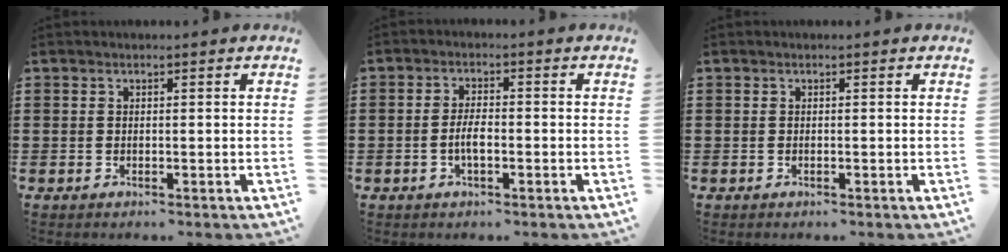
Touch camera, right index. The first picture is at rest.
{"total": 3.2, "force": [-0.9, 0.9, 2.9], "torque": [-0.069, -0.005, -0.021]}
{"total": 0.0}